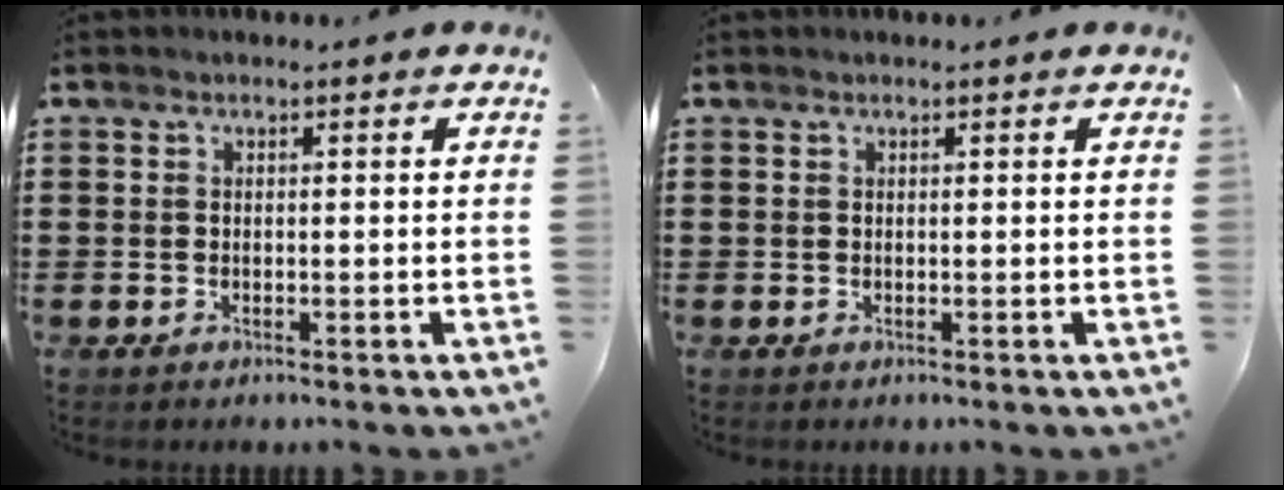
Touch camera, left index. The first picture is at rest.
{"total": 0.0}